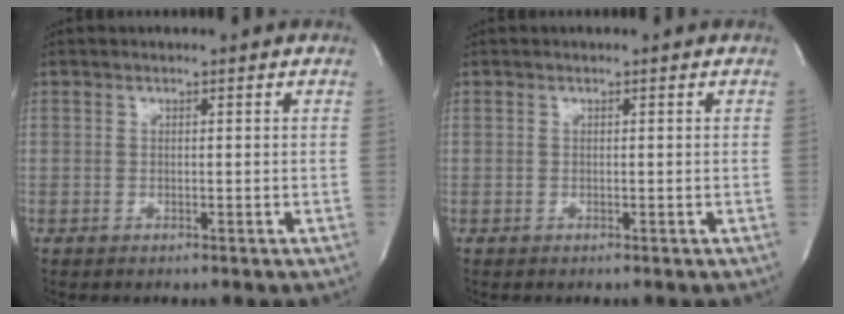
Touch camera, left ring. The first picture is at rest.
{"total": 0.0}